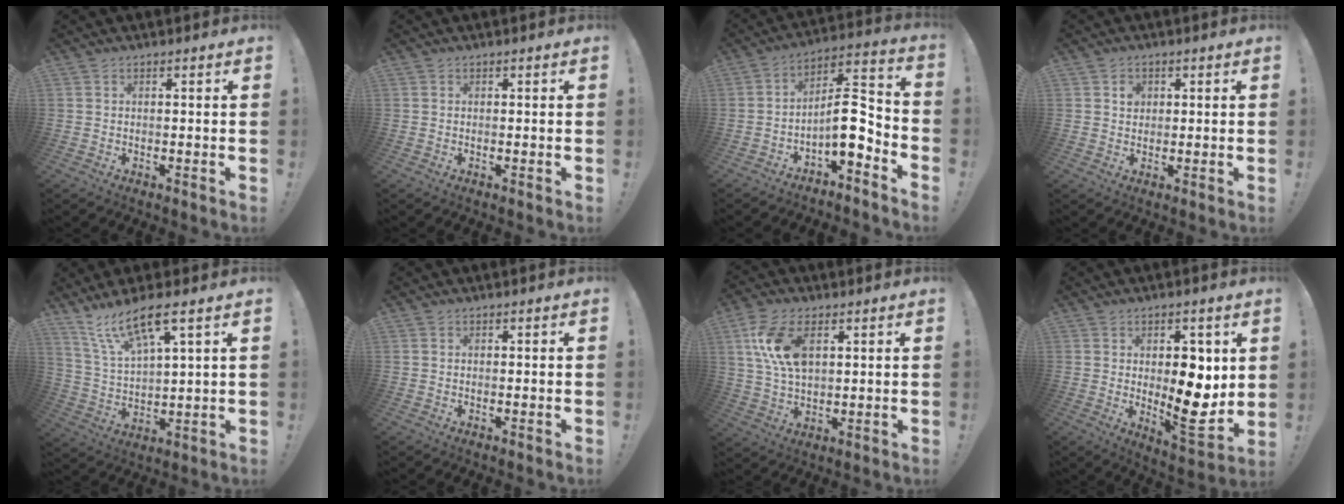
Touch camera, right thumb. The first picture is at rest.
{"total": 0.0}
{"total": 12.1, "force": [-3.6, 4.8, 10.5], "torque": [-0.169, 0.018, -0.057]}
{"total": 2.6, "force": [0.9, 2.3, 0.9], "torque": [0.010, -0.007, 0.009]}
{"total": 12.6, "force": [8.7, 2.9, 8.6], "torque": [-0.166, -0.040, 0.151]}
{"total": 0.0}
{"total": 11.9, "force": [4.5, 6.5, 8.9], "torque": [-0.177, -0.008, 0.083]}
{"total": 11.9, "force": [1.1, 5.9, 10.3], "torque": [-0.127, -0.016, 0.021]}